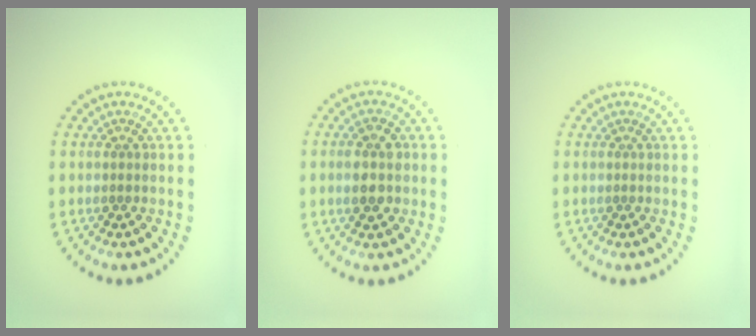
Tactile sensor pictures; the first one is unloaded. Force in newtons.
{"total": 3.6, "press": 3.6, "slide": 0.1}
{"total": 0.0}